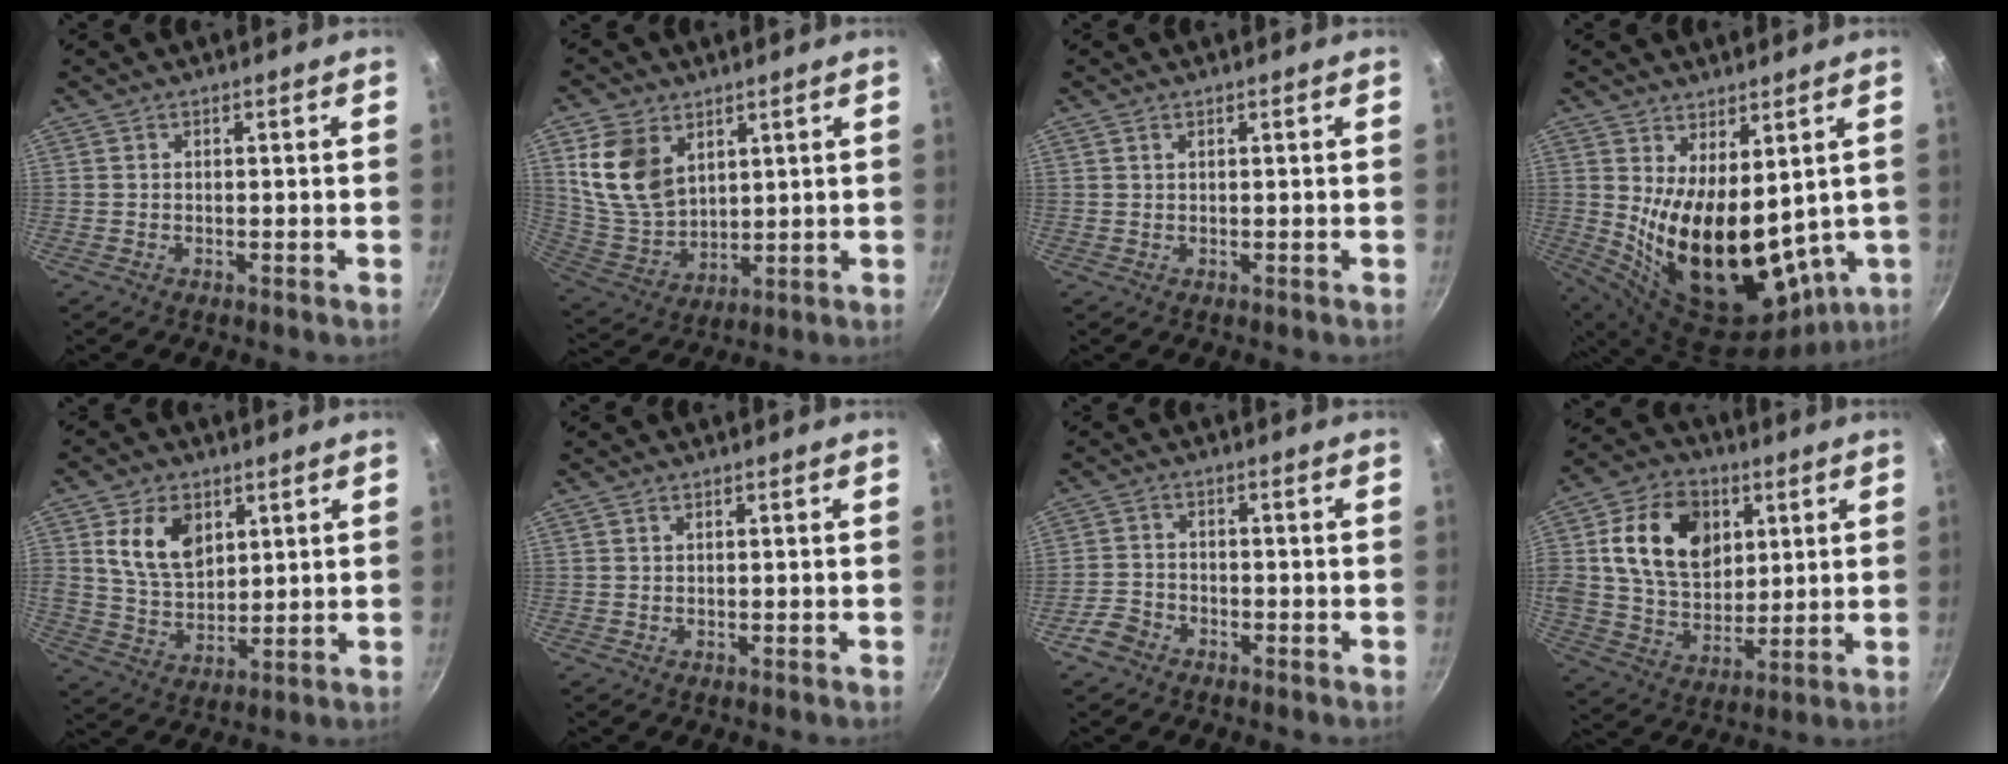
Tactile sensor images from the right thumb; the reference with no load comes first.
{"total": 12.8, "force": [5.1, 8.9, 7.7], "torque": [-0.122, -0.026, 0.119]}
{"total": 0.8, "force": [0.5, 0.4, 0.4], "torque": [-0.008, 0.001, 0.010]}
{"total": 20.7, "force": [1.9, 10.8, 17.6], "torque": [-0.269, -0.049, 0.068]}
{"total": 11.1, "force": [4.0, 7.5, 7.0], "torque": [-0.108, -0.023, 0.078]}
{"total": 0.6, "force": [0.4, 0.4, 0.3], "torque": [-0.006, 0.001, 0.008]}
{"total": 5.5, "force": [-3.0, 4.0, 2.2], "torque": [-0.039, 0.030, -0.056]}
{"total": 17.9, "force": [4.9, 13.2, 11.1], "torque": [-0.169, -0.006, 0.084]}